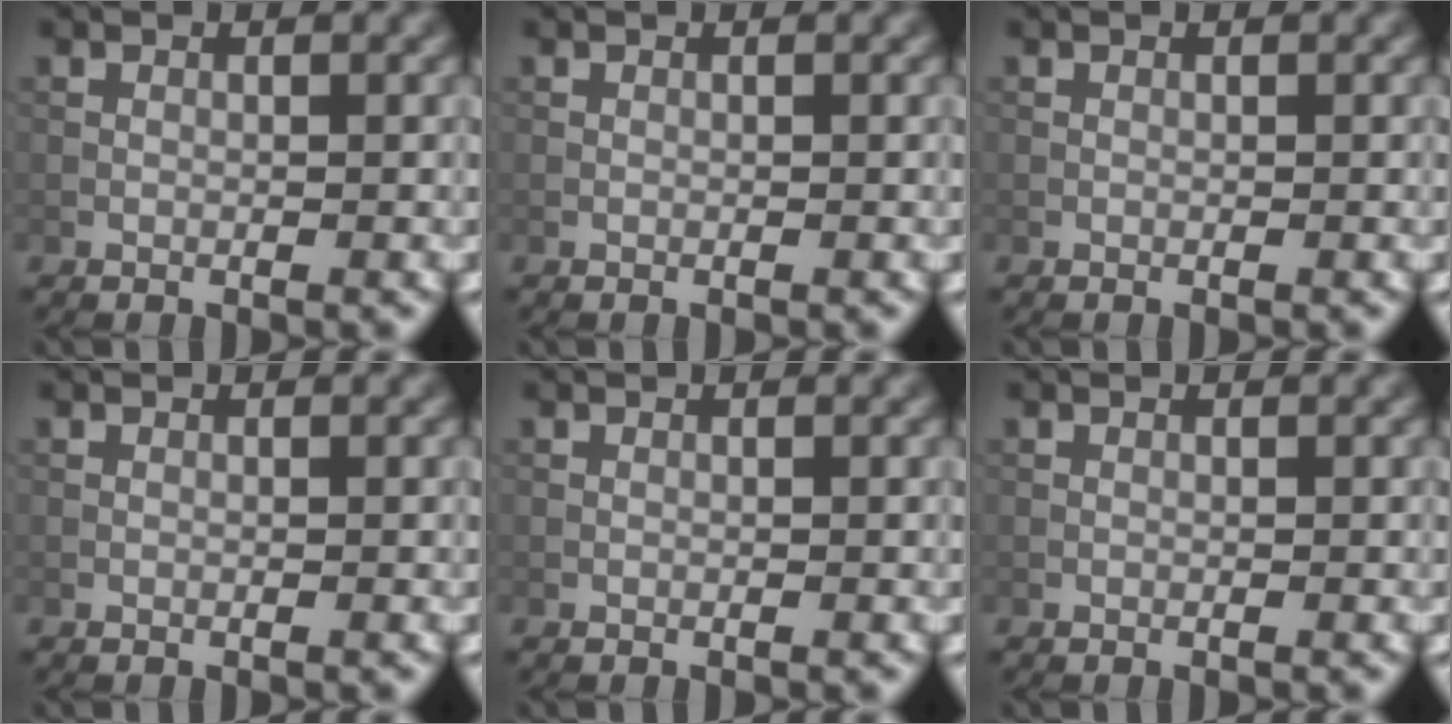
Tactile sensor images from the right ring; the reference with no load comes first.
{"total": 0.0}
{"total": 0.0}
{"total": 0.0}
{"total": 0.0}
{"total": 0.0}